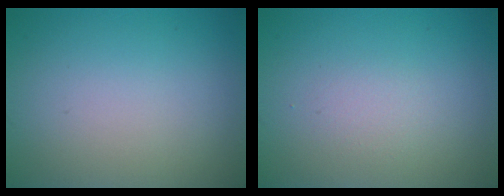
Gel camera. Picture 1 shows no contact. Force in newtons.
{"total": 1.1, "press": 1.1, "slide": 0.0}